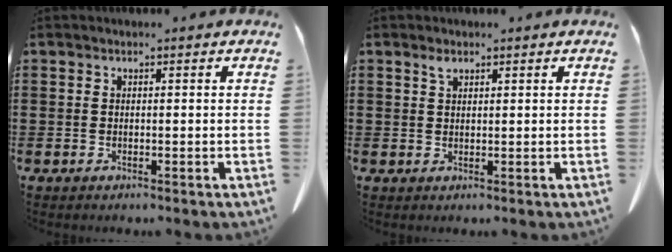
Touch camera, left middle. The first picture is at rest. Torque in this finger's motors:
{"motor_torque": [-0.03, 0.35, -0.12, -0.13]}